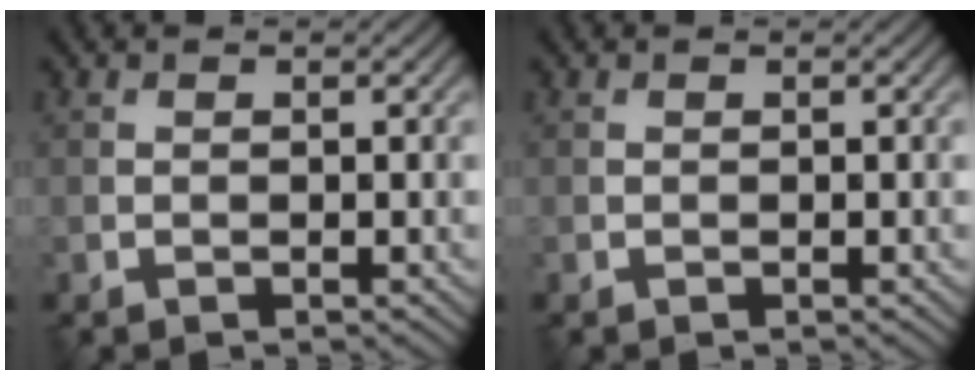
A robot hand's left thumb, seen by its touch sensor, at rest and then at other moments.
{"total": 0.0}